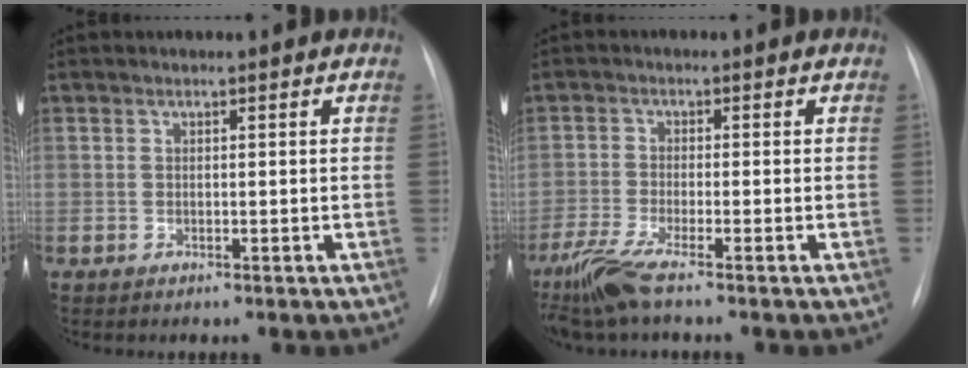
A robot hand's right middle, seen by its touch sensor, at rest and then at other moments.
{"total": 5.8, "force": [-4.3, 0.0, 3.8], "torque": [-0.089, -0.020, -0.090]}